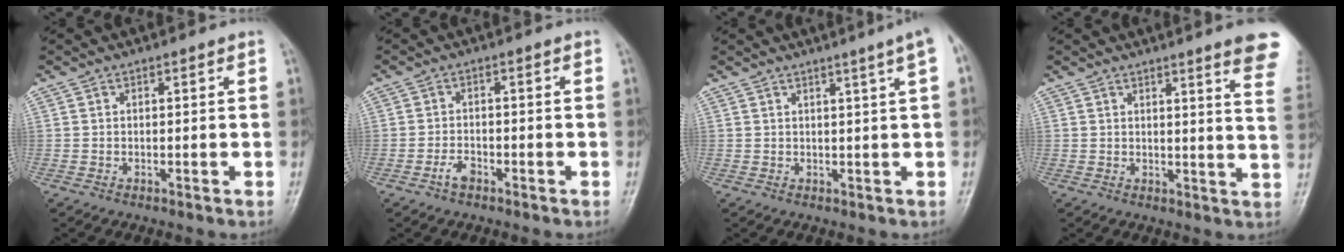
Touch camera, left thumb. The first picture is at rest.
{"total": 2.4, "force": [-1.6, 1.3, 1.2], "torque": [-0.020, 0.013, -0.030]}
{"total": 4.2, "force": [2.1, -0.6, 3.6], "torque": [-0.047, 0.000, 0.027]}
{"total": 10.5, "force": [7.6, 0.6, 7.2], "torque": [-0.066, -0.037, 0.068]}